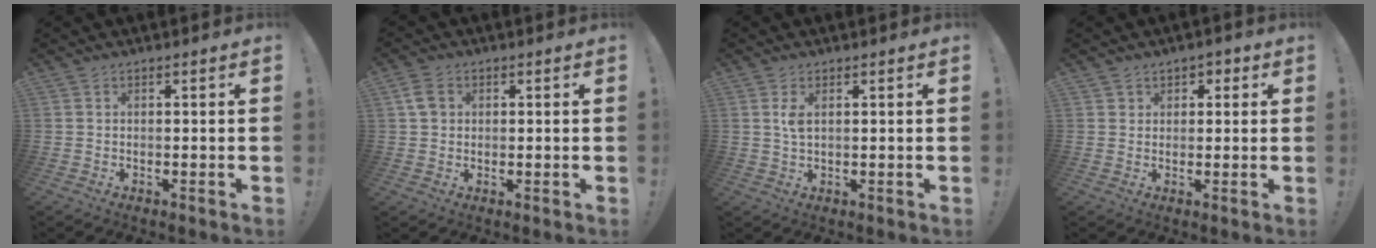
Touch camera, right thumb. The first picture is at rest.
{"total": 4.5, "force": [1.3, 3.7, 2.1], "torque": [-0.035, 0.009, 0.027]}
{"total": 2.9, "force": [0.9, 0.9, 2.6], "torque": [-0.046, 0.001, 0.013]}
{"total": 3.0, "force": [1.2, 2.7, 0.5], "torque": [0.005, -0.004, 0.017]}